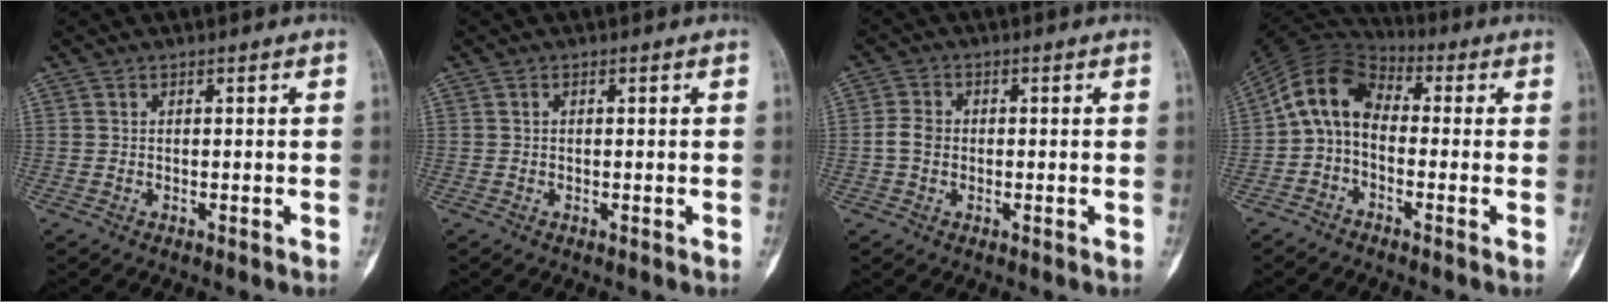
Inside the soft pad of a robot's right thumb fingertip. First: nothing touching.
{"total": 0.0}
{"total": 3.3, "force": [-0.4, 2.7, 2.0], "torque": [-0.037, 0.010, -0.013]}
{"total": 10.1, "force": [-0.7, 7.1, 7.2], "torque": [-0.114, 0.039, -0.033]}